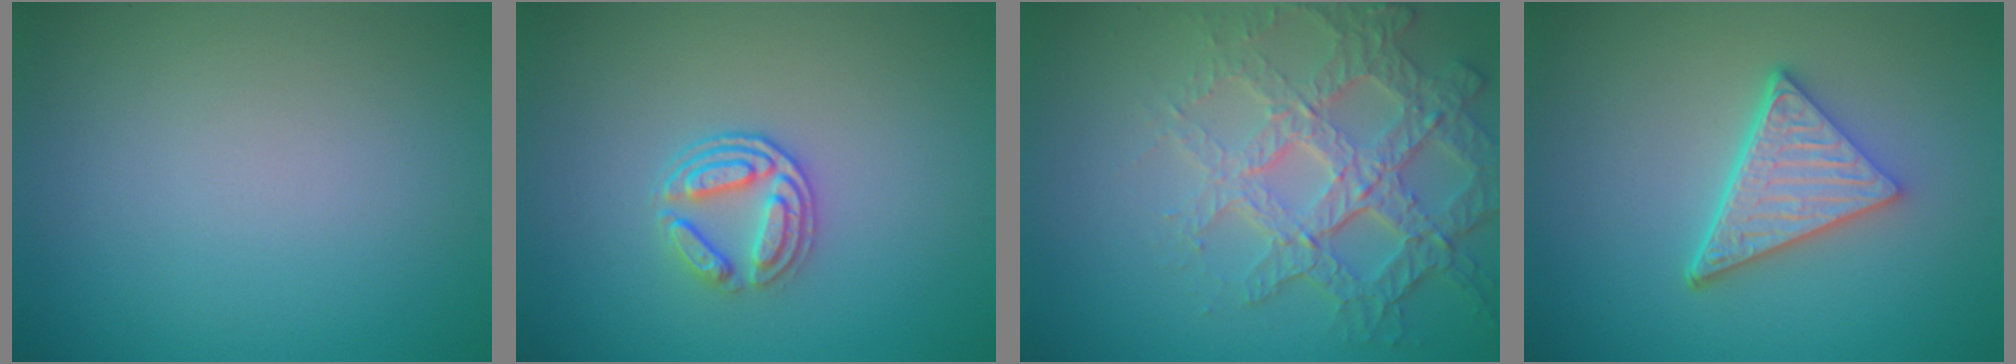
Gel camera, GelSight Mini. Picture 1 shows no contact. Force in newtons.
{"total": 2.6, "press": 2.1, "slide": 1.6}
{"total": 6.6, "press": 5.0, "slide": 4.3}
{"total": 5.1, "press": 3.8, "slide": 3.5}